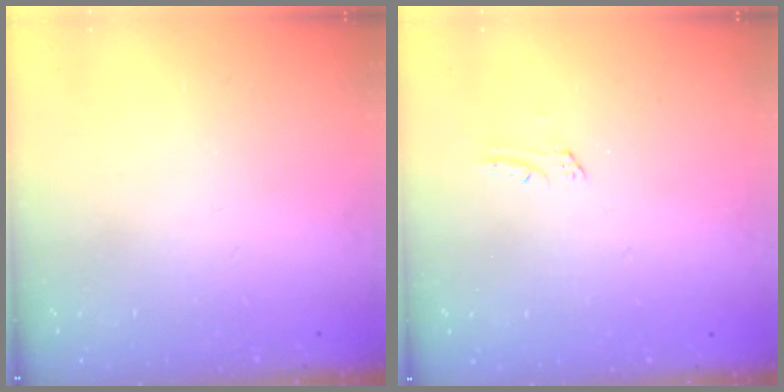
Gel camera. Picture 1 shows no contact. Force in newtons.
{"total": 1.5, "press": 1.4, "slide": 0.1}